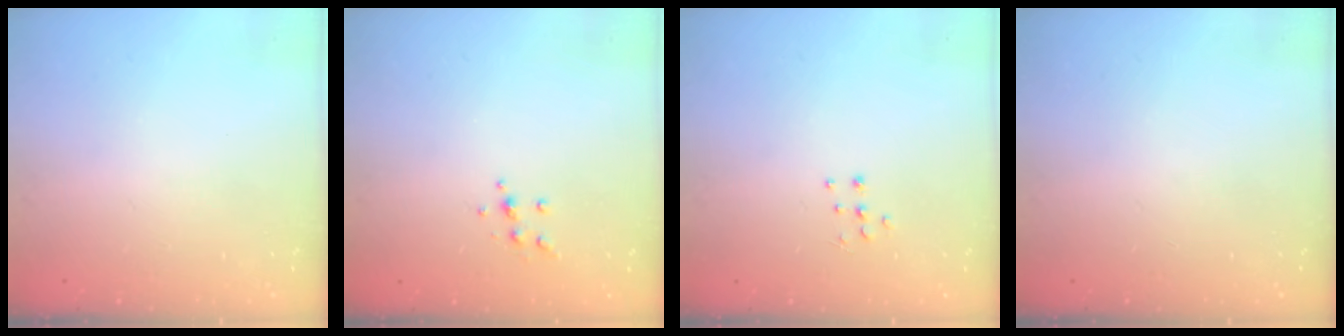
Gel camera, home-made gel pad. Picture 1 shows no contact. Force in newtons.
{"total": 4.8, "press": 4.7, "slide": 0.8}
{"total": 4.6, "press": 4.5, "slide": 0.7}
{"total": 0.0}